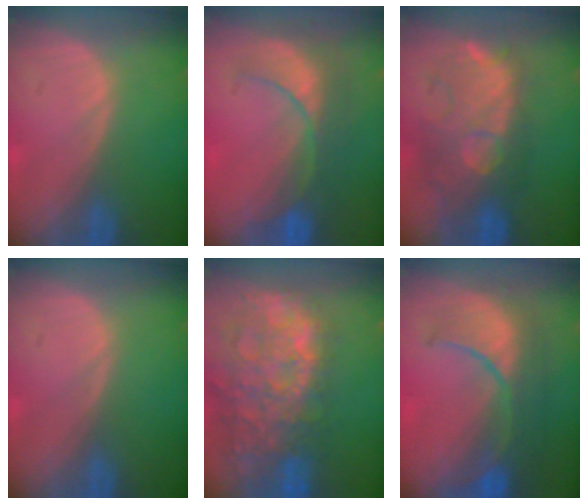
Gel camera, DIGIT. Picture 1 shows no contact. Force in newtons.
{"total": 8.5, "press": 7.9, "slide": 3.3}
{"total": 10.2, "press": 9.7, "slide": 3.4}
{"total": 0.0}
{"total": 14.8, "press": 12.1, "slide": 8.6}
{"total": 10.2, "press": 9.1, "slide": 4.5}